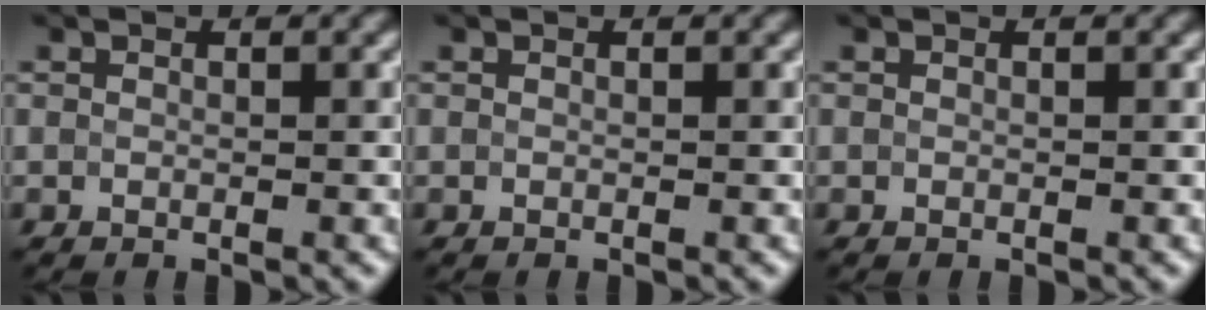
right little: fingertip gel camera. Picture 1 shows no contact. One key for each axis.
{"total": 0.0}
{"total": 0.0}